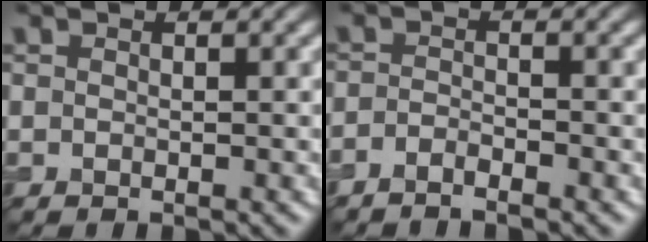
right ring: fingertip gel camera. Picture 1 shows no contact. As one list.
[{"total": 1.3, "force": [-1.3, 0.0, 0.1], "torque": [-0.003, -0.003, -0.032]}]